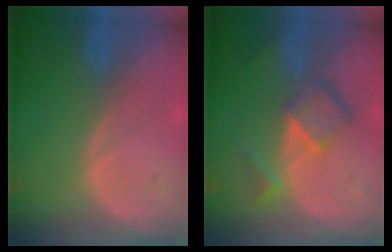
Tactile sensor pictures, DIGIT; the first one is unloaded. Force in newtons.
{"total": 6.8, "press": 5.9, "slide": 3.5}